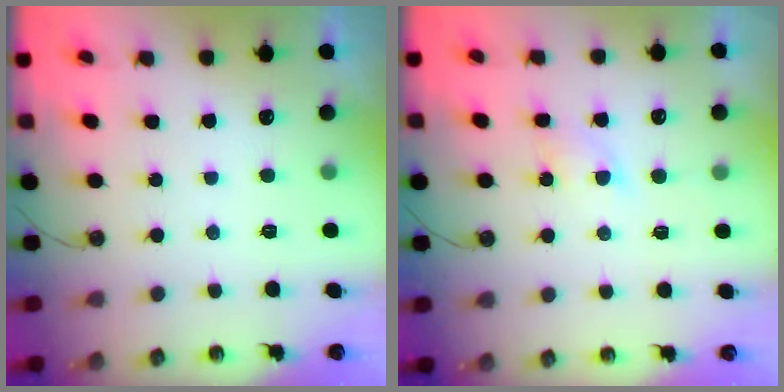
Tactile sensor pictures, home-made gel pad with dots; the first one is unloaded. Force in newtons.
{"total": 5.5, "press": 5.4, "slide": 0.8}